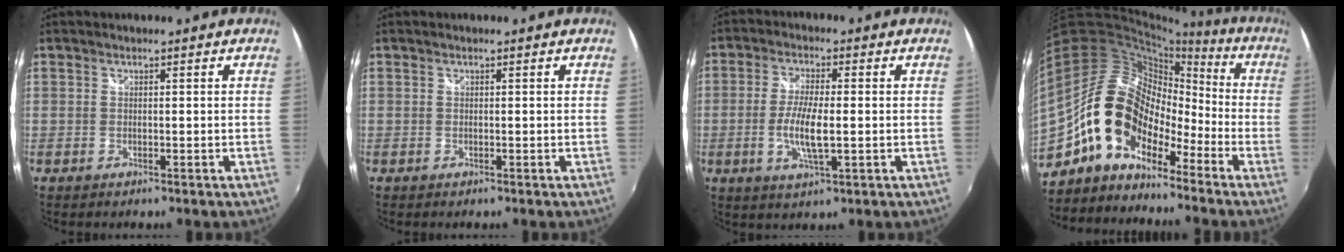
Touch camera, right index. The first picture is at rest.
{"total": 0.0}
{"total": 7.2, "force": [-1.1, 1.7, 6.9], "torque": [-0.140, -0.007, -0.021]}
{"total": 14.8, "force": [-8.9, 8.9, 7.9], "torque": [-0.139, 0.013, -0.171]}